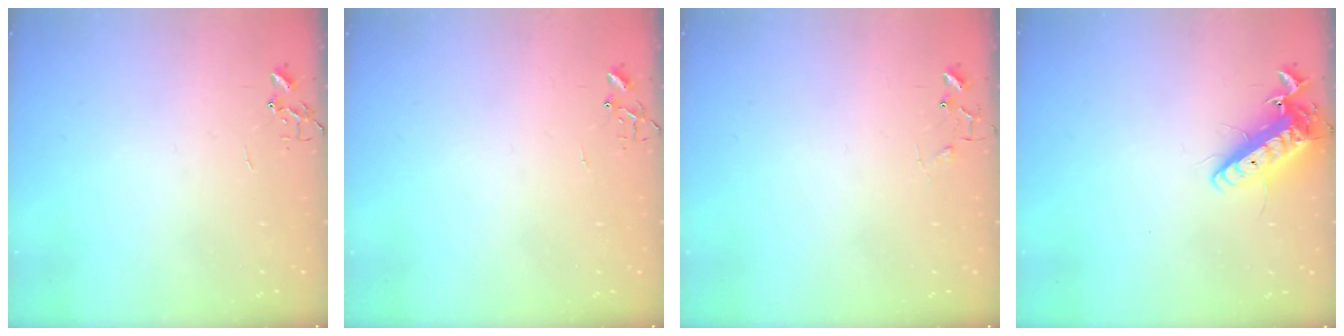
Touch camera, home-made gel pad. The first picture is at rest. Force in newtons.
{"total": 4.9, "press": 4.8, "slide": 0.6}
{"total": 5.7, "press": 5.7, "slide": 0.2}
{"total": 13.4, "press": 13.1, "slide": 2.5}